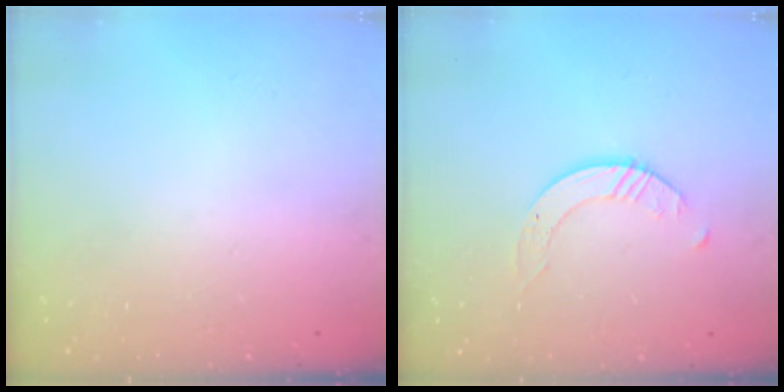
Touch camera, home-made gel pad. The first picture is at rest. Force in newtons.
{"total": 2.6, "press": 2.6, "slide": 0.3}